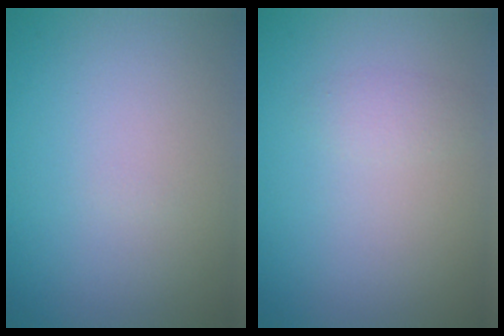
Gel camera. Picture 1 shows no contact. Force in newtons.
{"total": 1.0, "press": 1.0, "slide": 0.0}